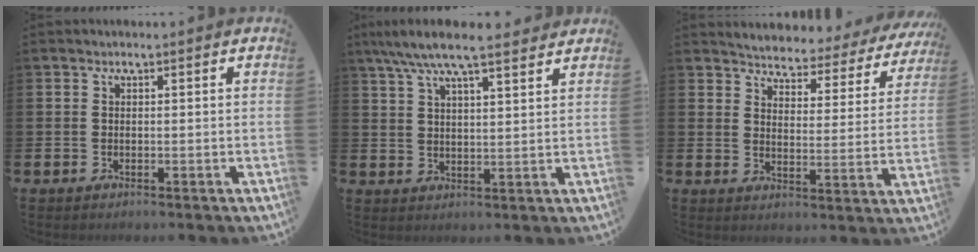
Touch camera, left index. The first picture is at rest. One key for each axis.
{"total": 7.6, "fx": 6.8, "fy": 1.0, "fz": 3.3, "tx": -0.078, "ty": -0.024, "tz": 0.122}
{"total": 3.4, "fx": 3.3, "fy": 0.6, "fz": 0.3, "tx": -0.032, "ty": -0.037, "tz": 0.049}